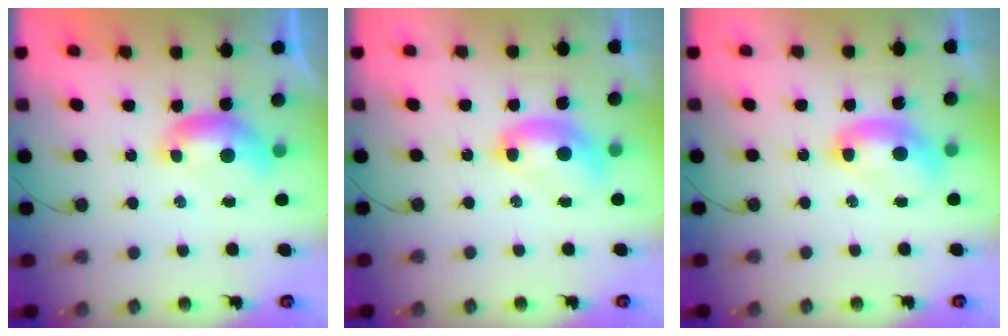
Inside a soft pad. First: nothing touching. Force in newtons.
{"total": 2.7, "press": 2.7, "slide": 0.1}
{"total": 2.5, "press": 2.5, "slide": 0.1}